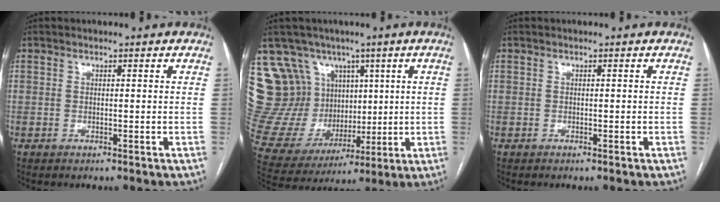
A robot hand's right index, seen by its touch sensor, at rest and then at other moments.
{"total": 20.4, "force": [8.4, 16.9, 7.8], "torque": [-0.191, 0.067, 0.190]}
{"total": 0.0}